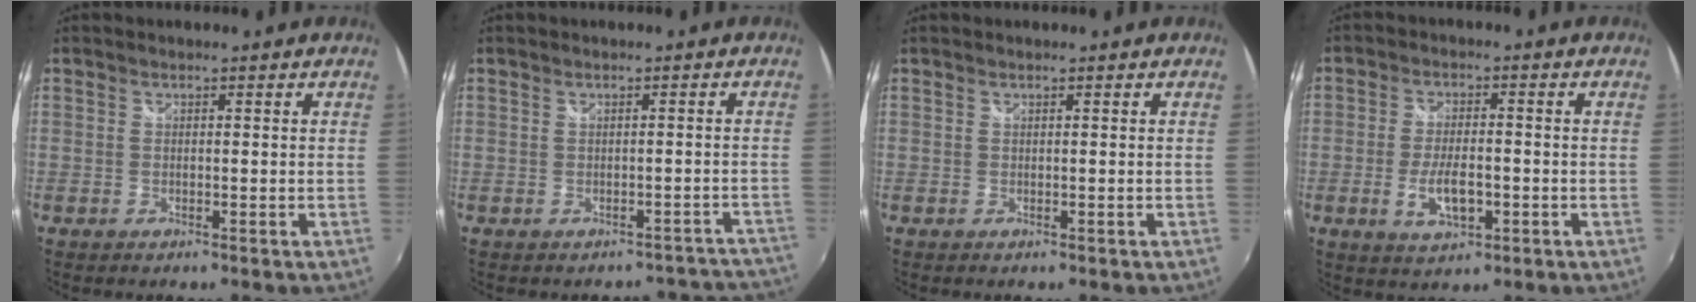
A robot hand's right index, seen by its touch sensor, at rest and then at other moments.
{"total": 9.5, "force": [-9.0, 2.9, 0.5], "torque": [0.012, 0.027, -0.089]}
{"total": 0.0}
{"total": 6.9, "force": [-2.0, 2.9, 6.0], "torque": [-0.121, -0.007, -0.033]}